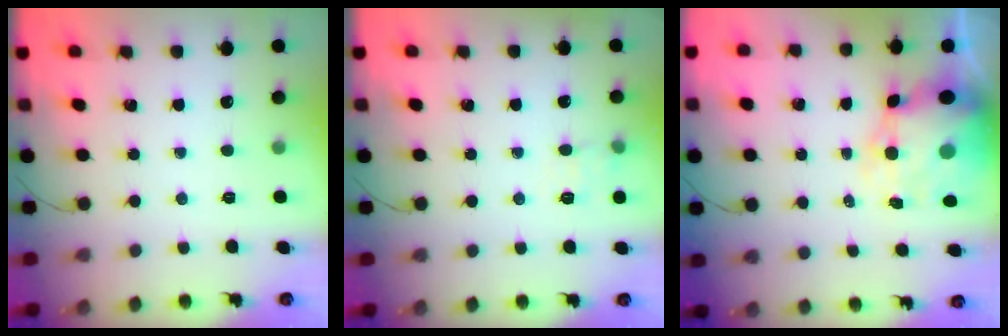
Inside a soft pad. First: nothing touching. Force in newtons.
{"total": 7.1, "press": 6.8, "slide": 1.9}
{"total": 12.0, "press": 11.6, "slide": 3.0}